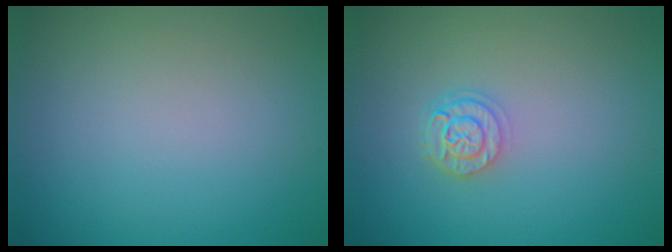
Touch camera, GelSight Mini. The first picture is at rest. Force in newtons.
{"total": 2.4, "press": 2.0, "slide": 1.3}